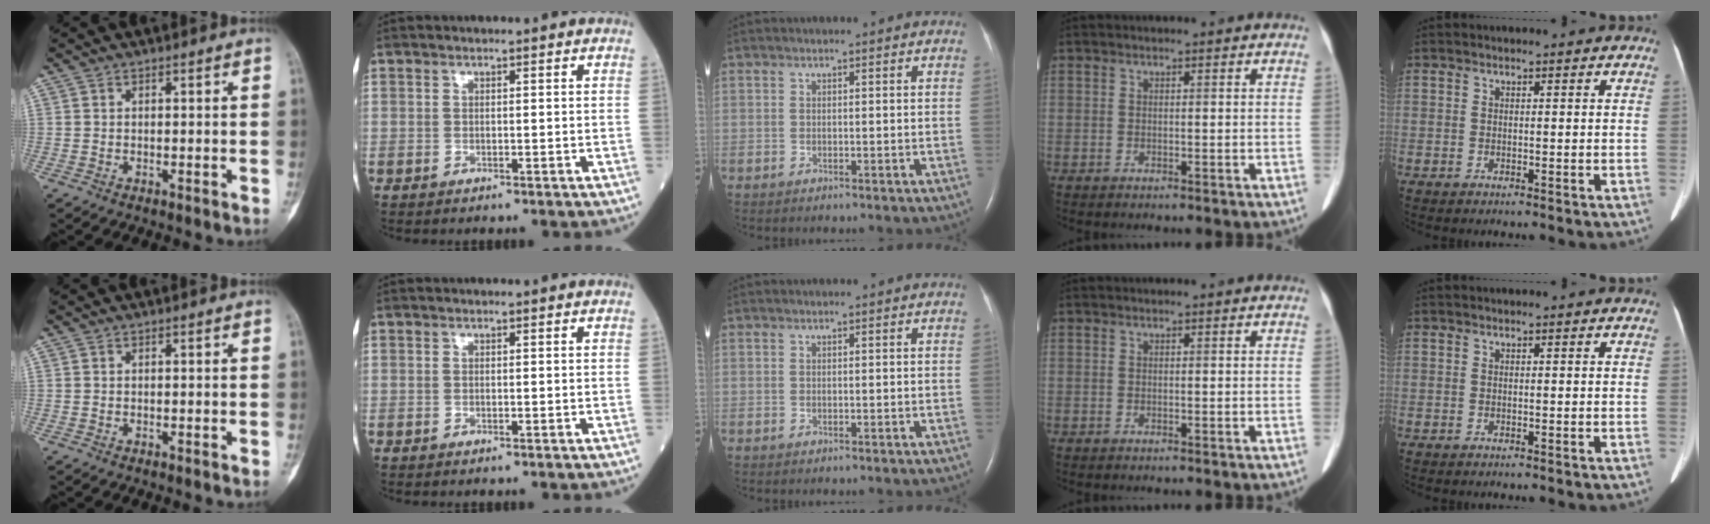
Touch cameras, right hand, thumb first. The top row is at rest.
{}